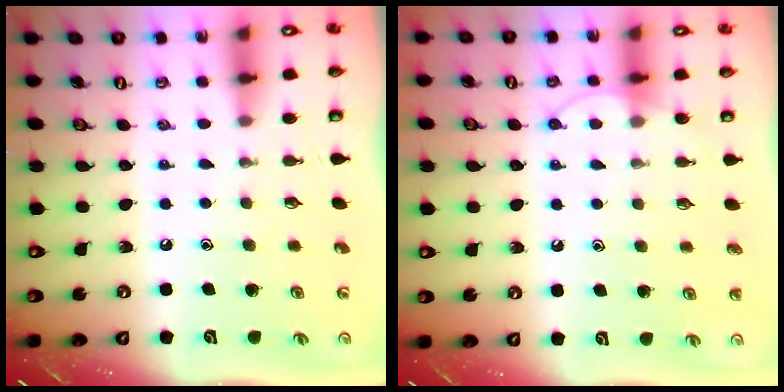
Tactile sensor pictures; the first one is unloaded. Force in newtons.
{"total": 6.2, "press": 6.2, "slide": 0.6}